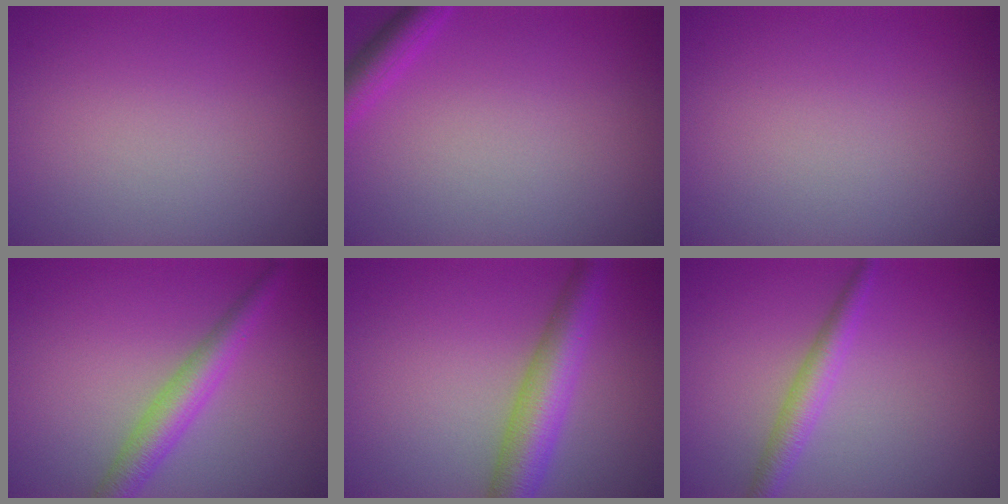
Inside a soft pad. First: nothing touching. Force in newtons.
{"total": 2.4, "press": 2.4, "slide": 0.2}
{"total": 0.0}
{"total": 3.8, "press": 3.8, "slide": 0.1}
{"total": 5.6, "press": 5.6, "slide": 0.1}
{"total": 2.5, "press": 2.5, "slide": 0.1}